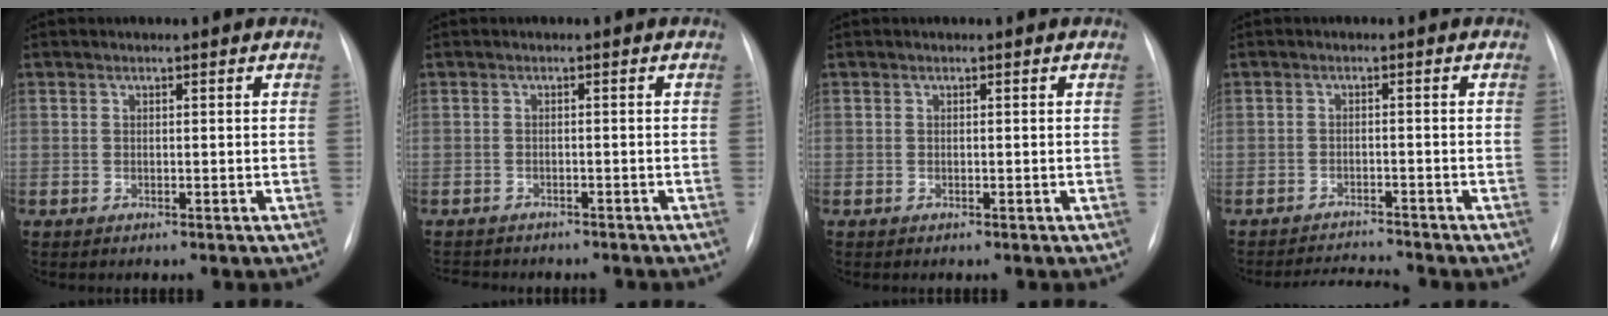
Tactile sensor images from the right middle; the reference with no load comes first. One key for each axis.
{"total": 7.1, "fx": -6.1, "fy": 2.6, "fz": 2.4, "tx": -0.039, "ty": 0.004, "tz": -0.075}
{"total": 0.0}
{"total": 3.9, "fx": -3.7, "fy": -1.3, "fz": -0.4, "tx": 0.000, "ty": -0.011, "tz": -0.060}